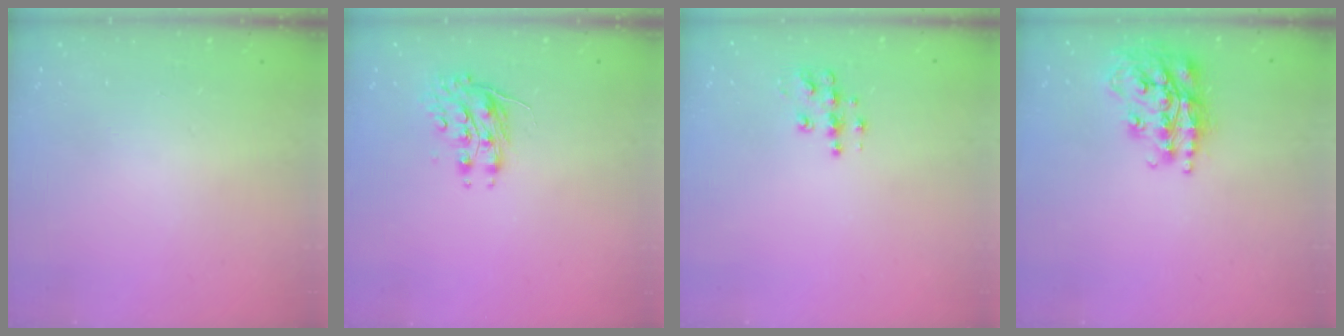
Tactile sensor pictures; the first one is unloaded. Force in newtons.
{"total": 8.0, "press": 8.0, "slide": 0.4}
{"total": 8.5, "press": 8.5, "slide": 0.5}
{"total": 18.0, "press": 17.9, "slide": 1.6}